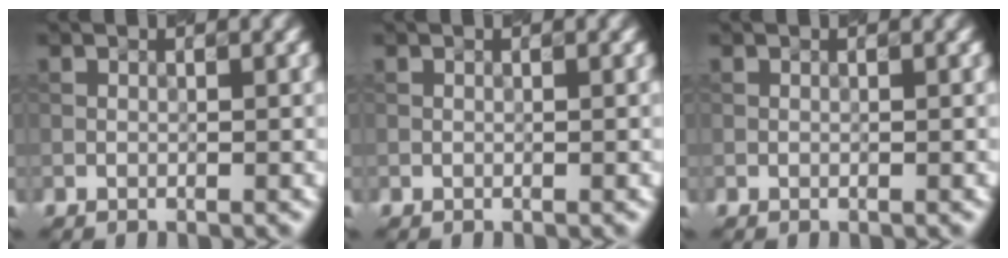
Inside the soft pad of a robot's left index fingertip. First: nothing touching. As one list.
[{"total": 0.0}, {"total": 0.0}]